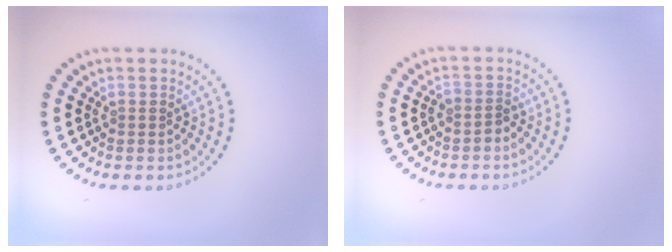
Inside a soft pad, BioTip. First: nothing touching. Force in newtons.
{"total": 1.2, "press": 0.9, "slide": 0.8}